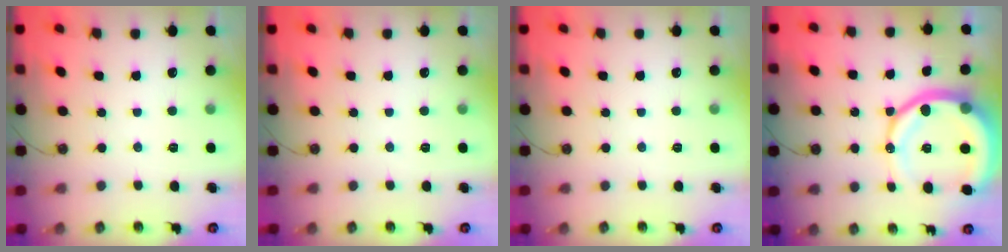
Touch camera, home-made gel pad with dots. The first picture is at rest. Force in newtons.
{"total": 0.0}
{"total": 0.0}
{"total": 18.5, "press": 18.4, "slide": 2.4}